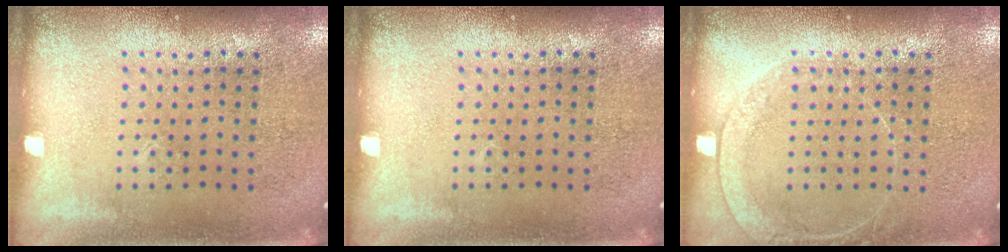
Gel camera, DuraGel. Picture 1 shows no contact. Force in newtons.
{"total": 0.0}
{"total": 1.5, "press": 1.4, "slide": 0.4}